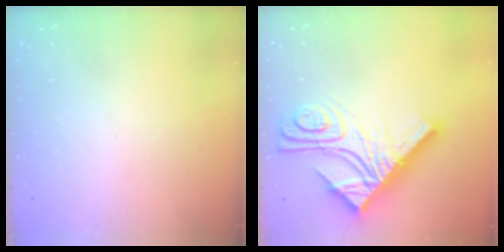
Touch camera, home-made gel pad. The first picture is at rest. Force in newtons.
{"total": 21.2, "press": 21.1, "slide": 1.8}